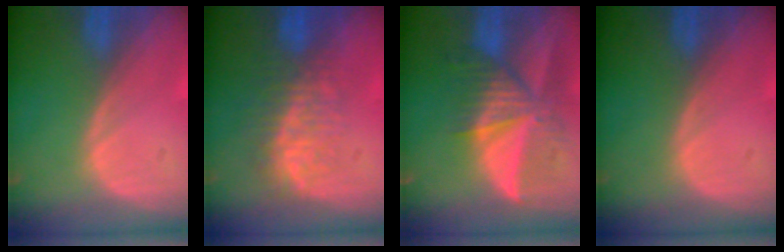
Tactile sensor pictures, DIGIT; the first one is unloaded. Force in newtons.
{"total": 7.6, "press": 7.1, "slide": 2.9}
{"total": 9.8, "press": 8.6, "slide": 4.7}
{"total": 0.0}